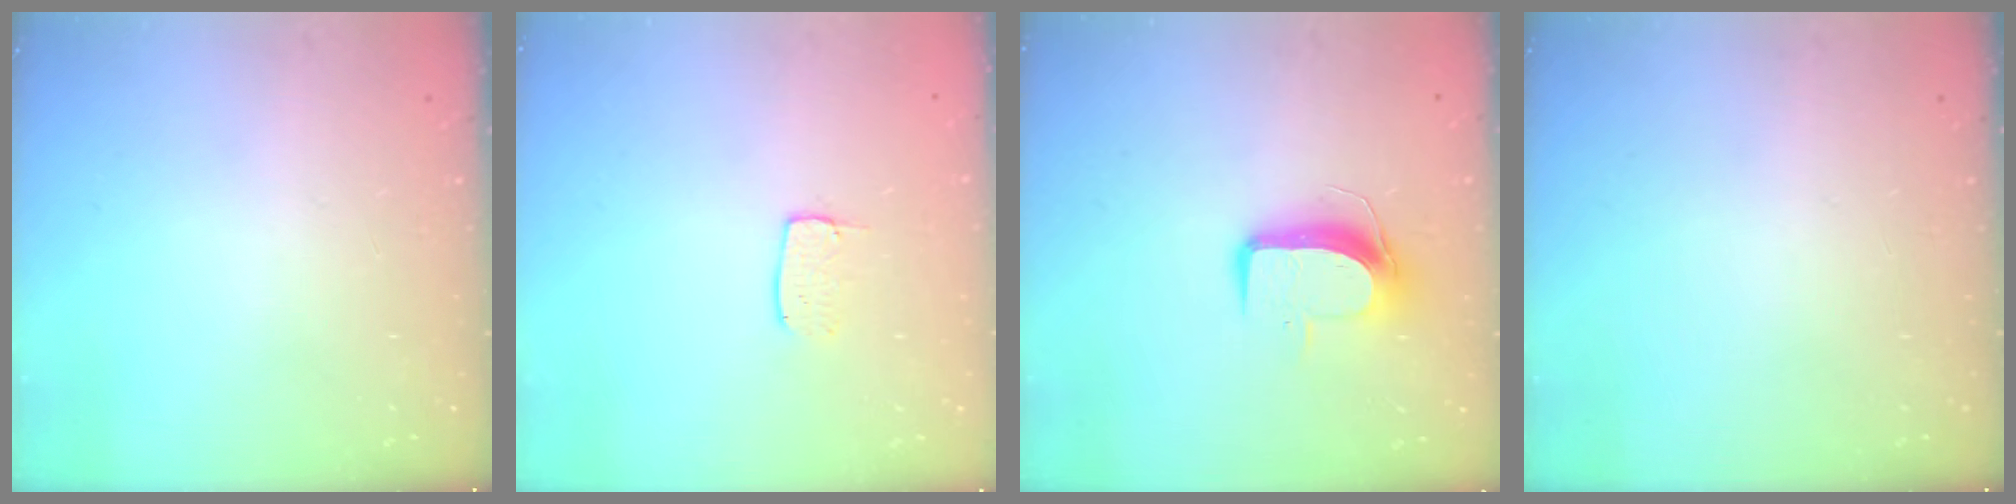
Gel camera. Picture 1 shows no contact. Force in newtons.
{"total": 4.4, "press": 4.4, "slide": 0.3}
{"total": 9.5, "press": 9.5, "slide": 0.8}
{"total": 0.0}